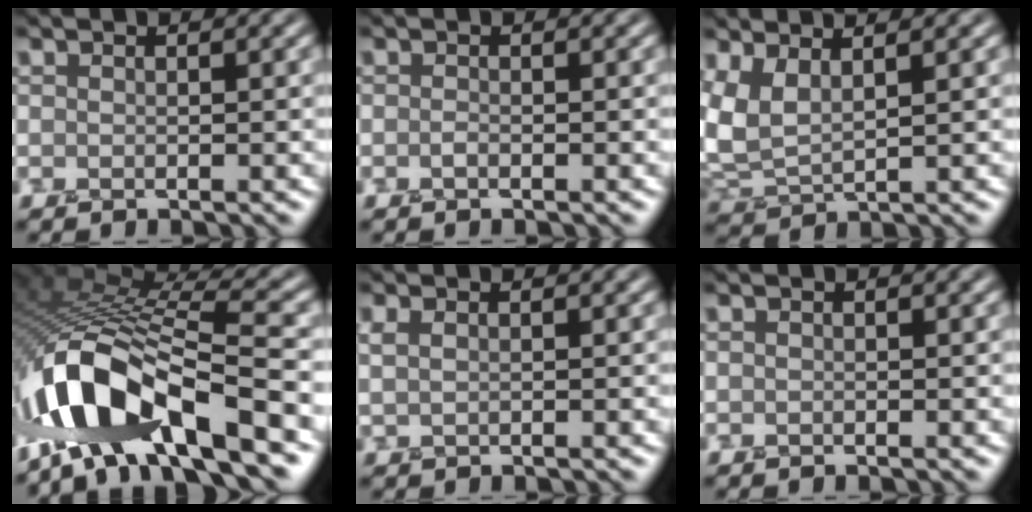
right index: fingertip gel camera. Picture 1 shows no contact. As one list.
[{"total": 0.5, "force": [-0.3, 0.1, 0.4], "torque": [-0.009, 0.001, -0.006]}, {"total": 3.8, "force": [2.1, 1.5, 2.8], "torque": [-0.076, 0.002, 0.047]}, {"total": 12.9, "force": [-6.7, 4.2, 10.2], "torque": [-0.190, 0.009, -0.125]}, {"total": 1.1, "force": [0.6, 0.4, 0.9], "torque": [-0.018, 0.000, 0.014]}, {"total": 0.0}]